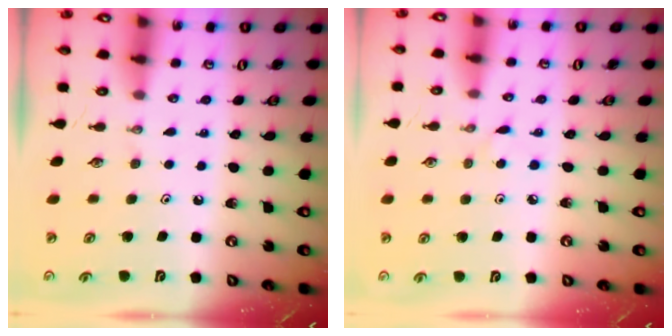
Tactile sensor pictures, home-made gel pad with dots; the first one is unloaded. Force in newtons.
{"total": 2.7, "press": 2.7, "slide": 0.3}